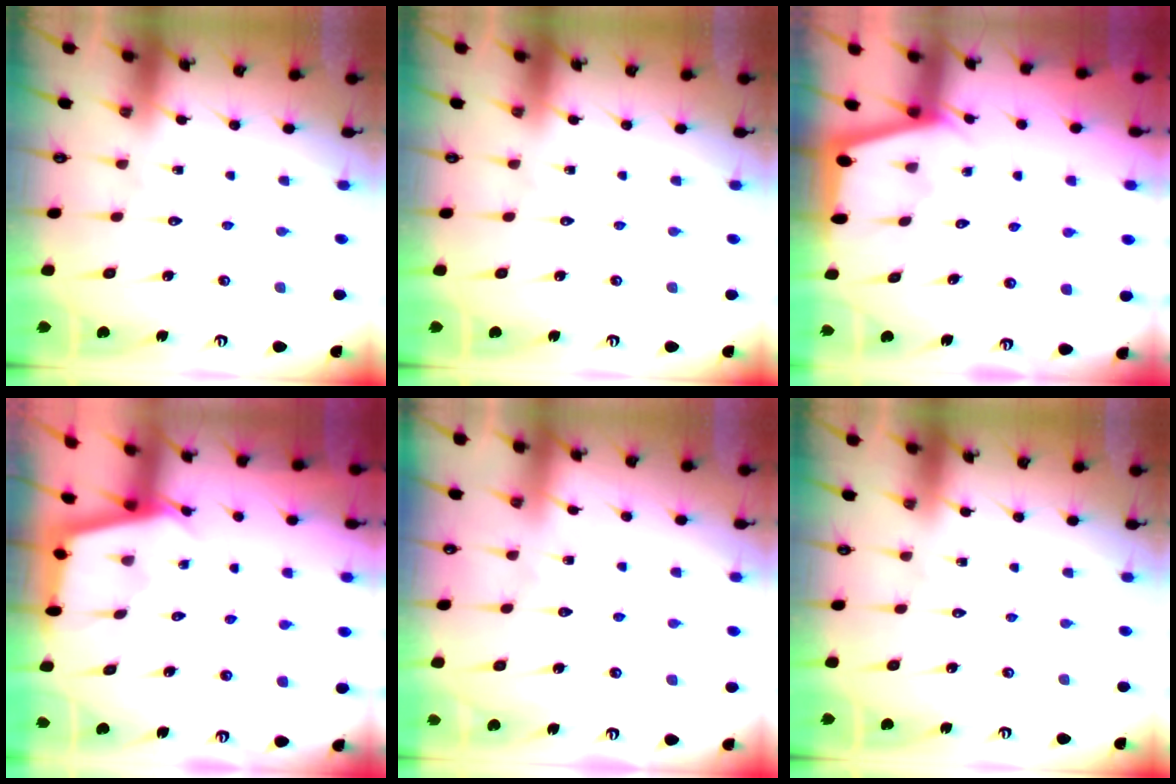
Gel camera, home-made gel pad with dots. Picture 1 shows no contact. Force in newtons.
{"total": 0.0}
{"total": 1.8, "press": 1.8, "slide": 0.4}
{"total": 2.5, "press": 2.5, "slide": 0.1}
{"total": 4.0, "press": 4.0, "slide": 0.5}
{"total": 0.0}